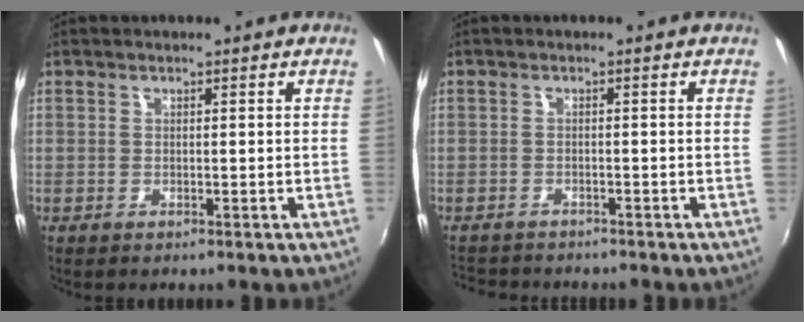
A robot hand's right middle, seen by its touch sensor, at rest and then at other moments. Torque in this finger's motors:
{"motor_torque": [0.33, -0.48, 0.02, 0.01]}